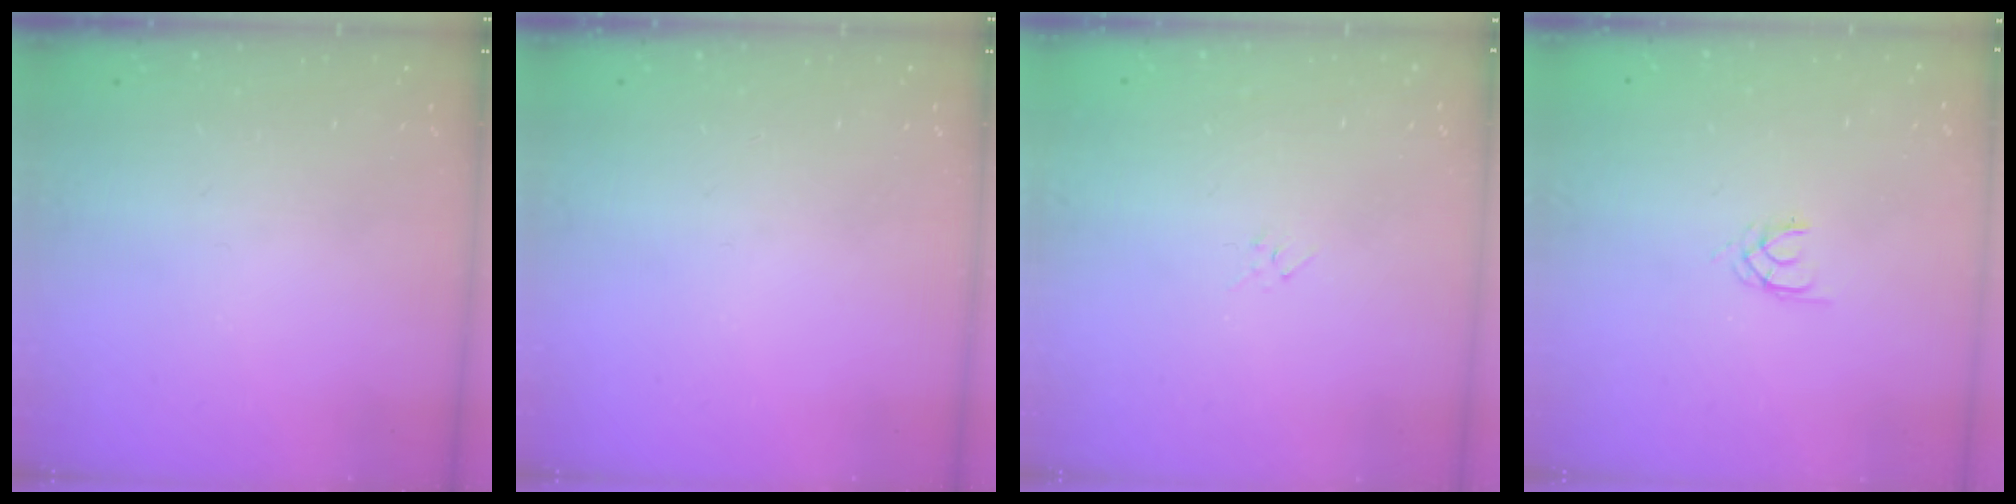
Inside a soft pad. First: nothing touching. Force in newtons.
{"total": 0.0}
{"total": 2.9, "press": 2.9, "slide": 0.6}
{"total": 1.3, "press": 1.2, "slide": 0.3}